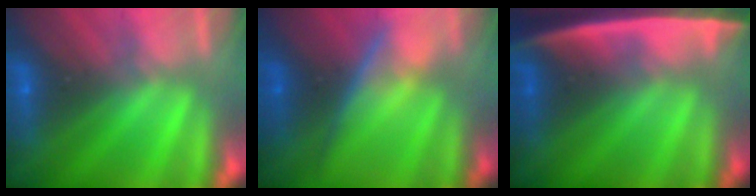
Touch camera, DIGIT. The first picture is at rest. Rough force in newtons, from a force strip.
{"total": 2.8}
{"total": 7.8}